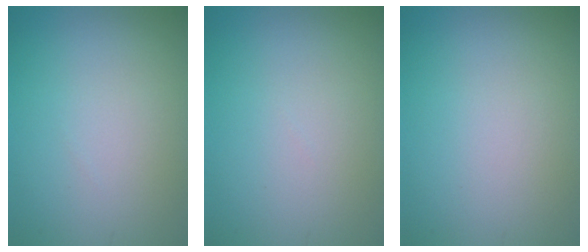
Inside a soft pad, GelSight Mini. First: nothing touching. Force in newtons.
{"total": 0.0}
{"total": 0.0}